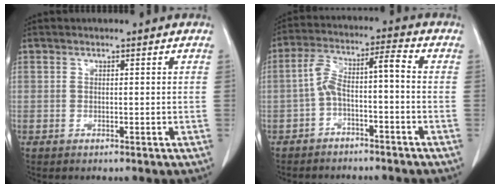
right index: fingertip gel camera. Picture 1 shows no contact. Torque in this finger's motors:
{"motor_torque": [0.66, -0.38, 0.38, 0.13]}